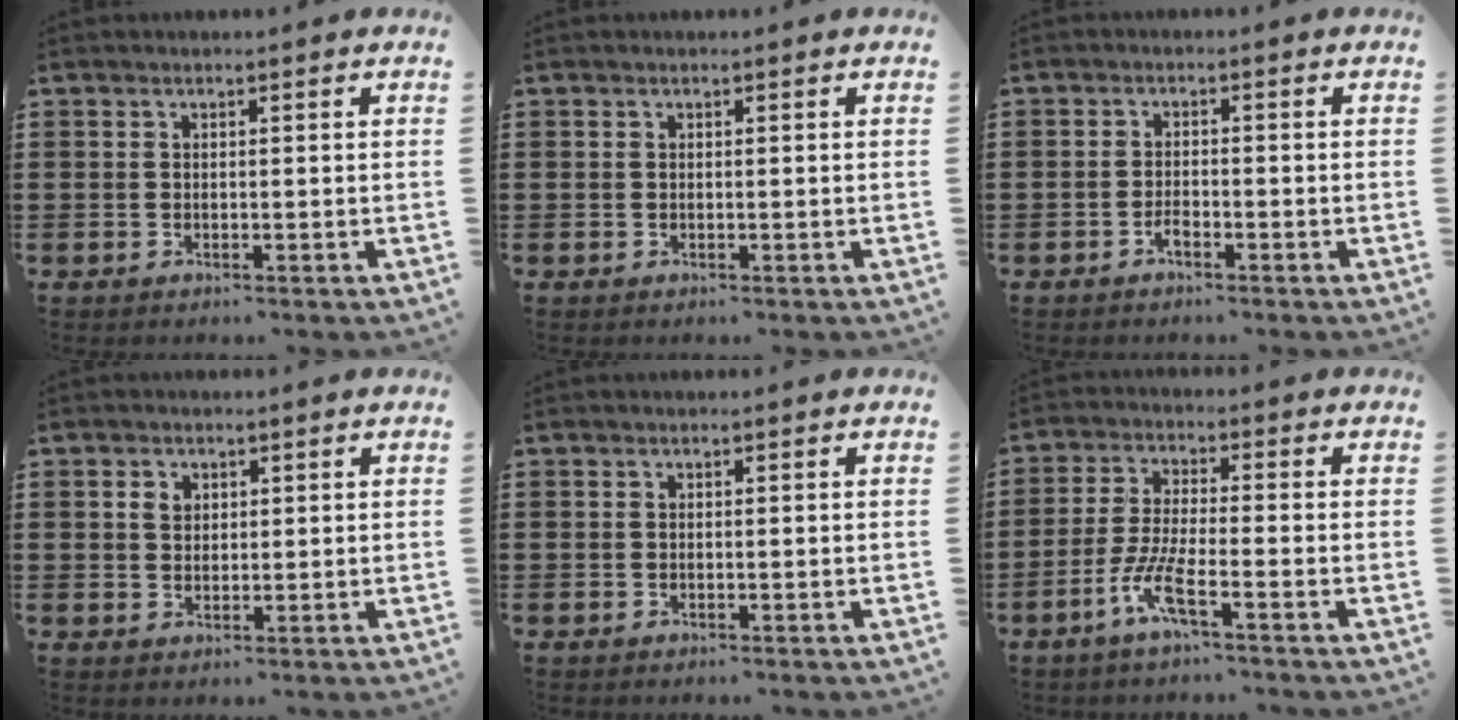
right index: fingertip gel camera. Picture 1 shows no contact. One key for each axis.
{"total": 0.0}
{"total": 1.5, "fx": -1.2, "fy": 0.4, "fz": 0.8, "tx": -0.020, "ty": -0.004, "tz": -0.022}
{"total": 2.0, "fx": 0.7, "fy": 1.6, "fz": 1.0, "tx": -0.025, "ty": 0.008, "tz": 0.013}
{"total": 0.0}
{"total": 6.4, "fx": -3.7, "fy": 0.7, "fz": 5.2, "tx": -0.127, "ty": -0.016, "tz": -0.076}